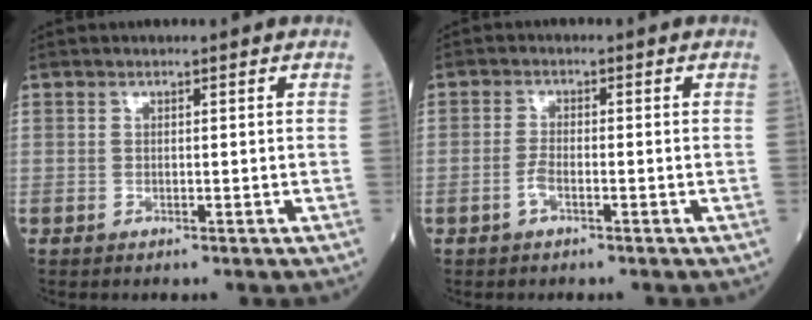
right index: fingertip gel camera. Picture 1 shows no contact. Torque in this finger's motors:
{"motor_torque": [0.01, -0.03, 0.22, 0.06]}